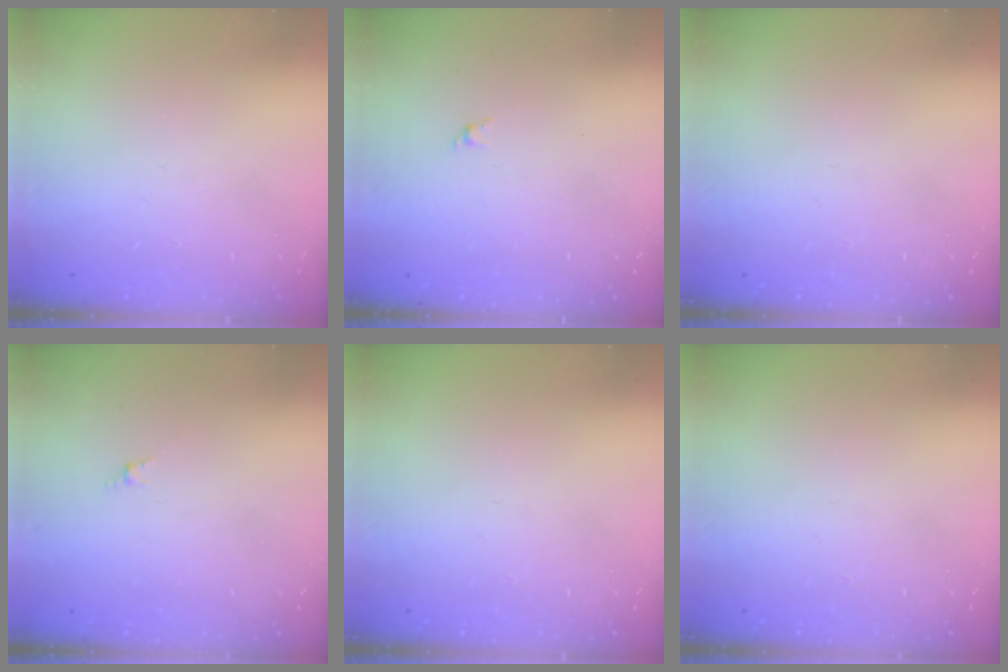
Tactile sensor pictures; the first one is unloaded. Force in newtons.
{"total": 1.6, "press": 1.5, "slide": 0.6}
{"total": 0.0}
{"total": 1.1, "press": 1.0, "slide": 0.5}
{"total": 0.0}
{"total": 0.0}